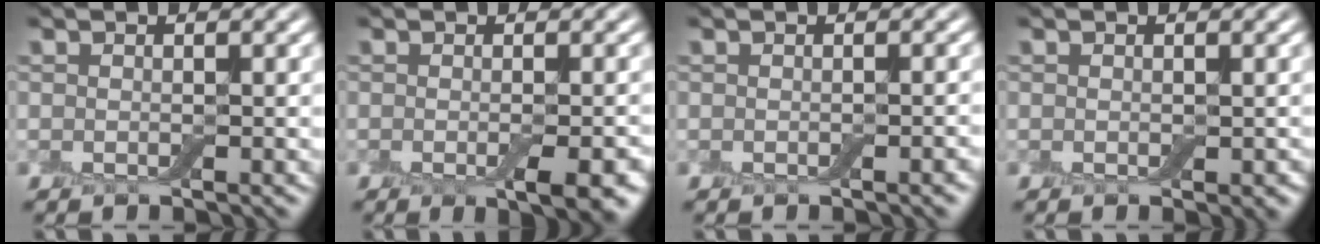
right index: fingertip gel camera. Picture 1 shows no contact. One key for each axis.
{"total": 3.8, "fx": -1.3, "fy": 0.9, "fz": 3.5, "tx": -0.053, "ty": -0.011, "tz": -0.015}
{"total": 1.1, "fx": -0.5, "fy": 0.1, "fz": 1.0, "tx": -0.012, "ty": 0.000, "tz": -0.005}
{"total": 0.9, "fx": -0.2, "fy": 0.4, "fz": 0.7, "tx": -0.010, "ty": -0.003, "tz": -0.001}